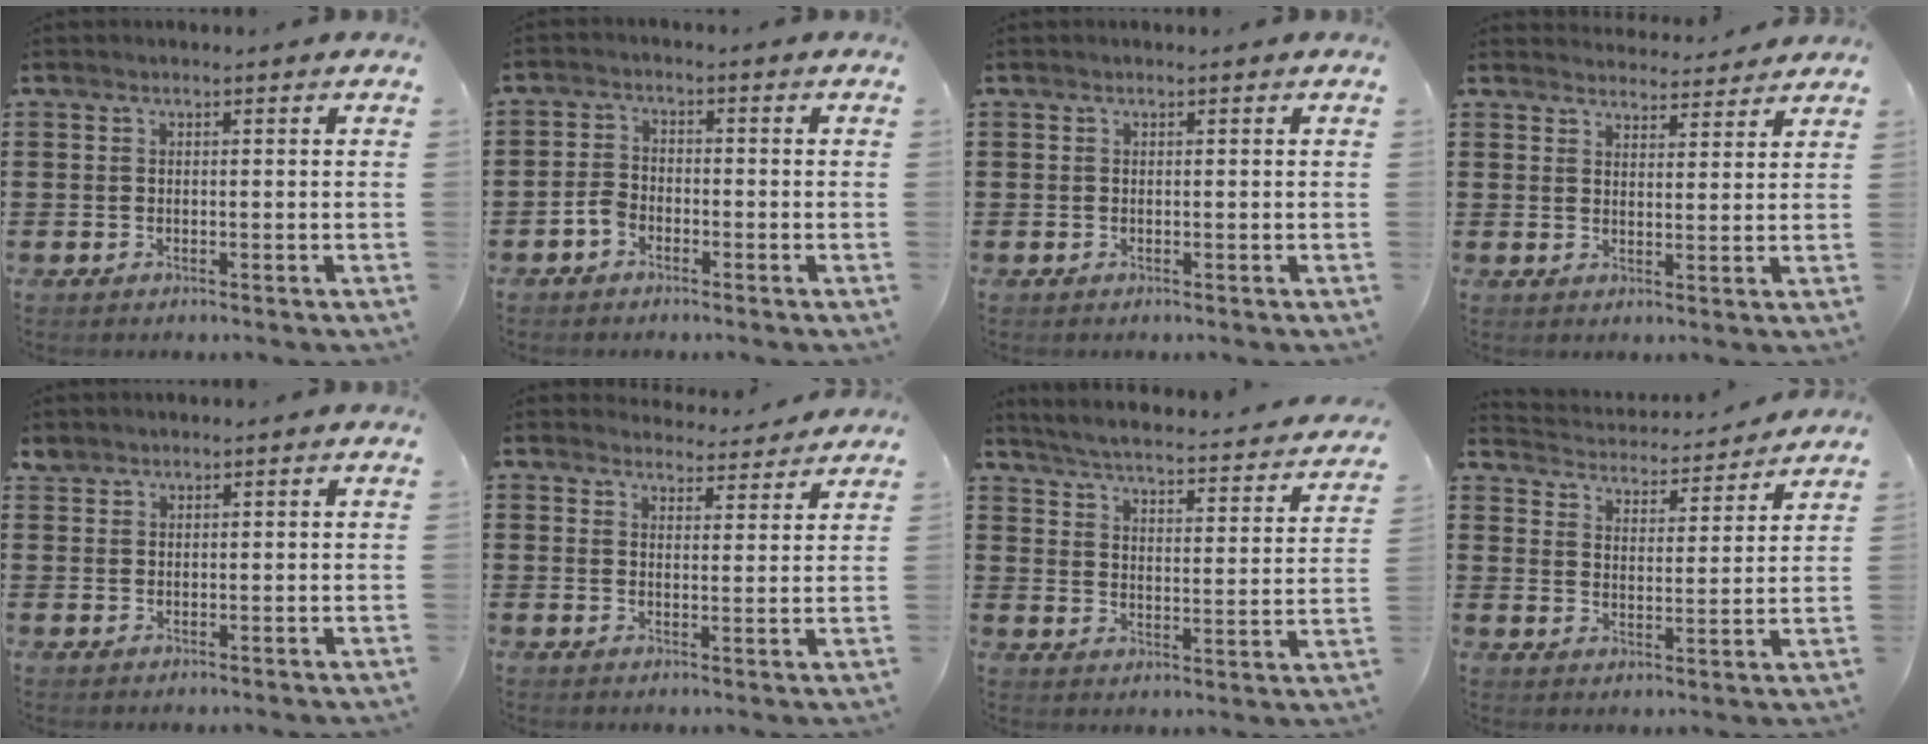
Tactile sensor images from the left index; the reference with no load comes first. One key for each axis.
{"total": 2.8, "fx": -1.7, "fy": 1.7, "fz": 1.4, "tx": -0.043, "ty": 0.002, "tz": -0.039}
{"total": 0.0}
{"total": 3.6, "fx": 3.6, "fy": 0.5, "fz": 0.1, "tx": -0.005, "ty": -0.019, "tz": 0.065}
{"total": 1.5, "fx": 1.3, "fy": 0.6, "fz": 0.3, "tx": -0.009, "ty": 0.002, "tz": 0.027}
{"total": 4.0, "fx": 3.9, "fy": 0.6, "fz": 0.4, "tx": -0.013, "ty": -0.020, "tz": 0.070}
{"total": 3.4, "fx": 3.1, "fy": -0.3, "fz": 1.2, "tx": -0.043, "ty": -0.030, "tz": 0.043}
{"total": 3.8, "fx": 3.8, "fy": 0.1, "fz": 0.0, "tx": -0.025, "ty": -0.033, "tz": 0.060}